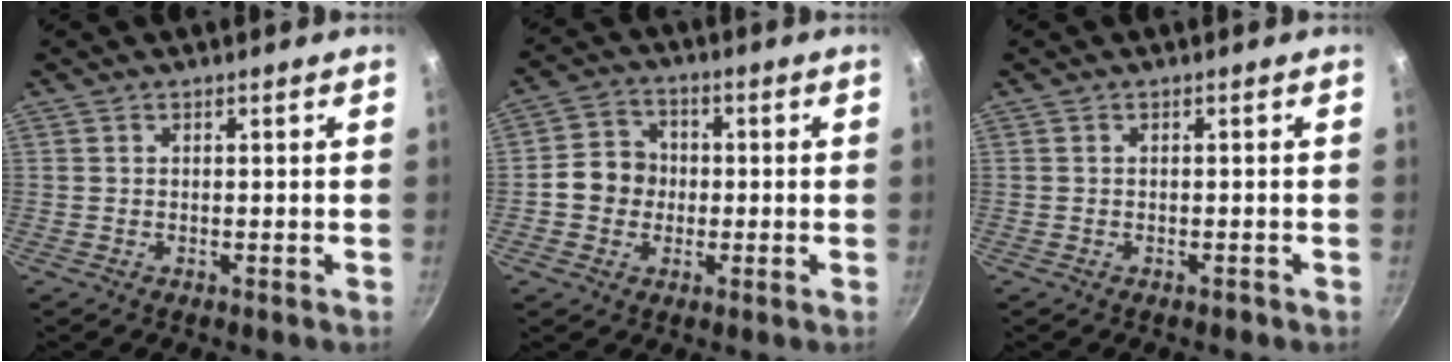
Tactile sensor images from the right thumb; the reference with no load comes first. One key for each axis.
{"total": 7.3, "fx": -0.6, "fy": 6.6, "fz": 3.2, "tx": -0.024, "ty": 0.017, "tz": -0.026}
{"total": 0.5, "fx": -0.4, "fy": 0.3, "fz": 0.2, "tx": -0.004, "ty": 0.006, "tz": -0.001}